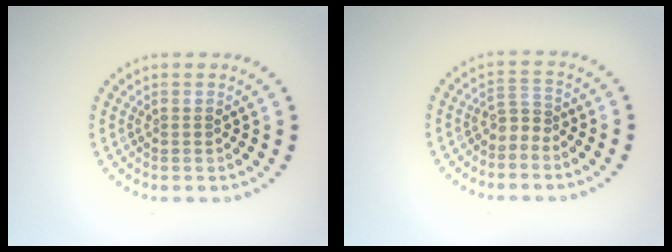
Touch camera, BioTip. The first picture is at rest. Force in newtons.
{"total": 1.7, "press": 1.1, "slide": 1.3}